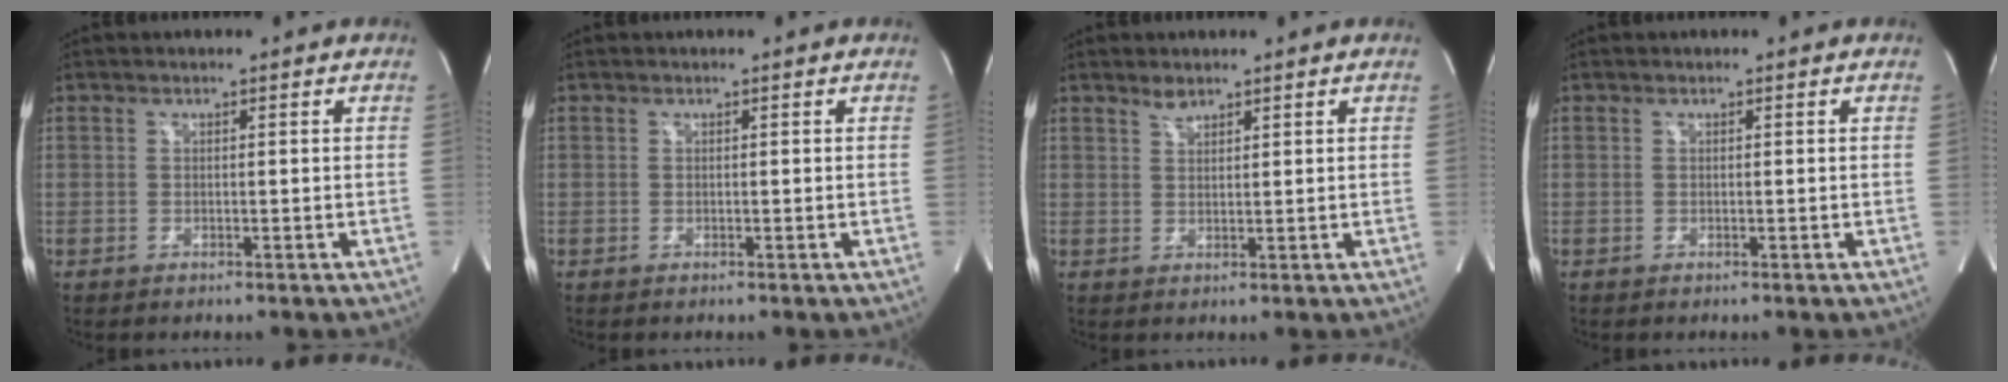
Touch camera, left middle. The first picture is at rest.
{"total": 0.0}
{"total": 1.6, "force": [1.4, 0.5, 0.5], "torque": [-0.010, 0.000, 0.028]}
{"total": 0.0}